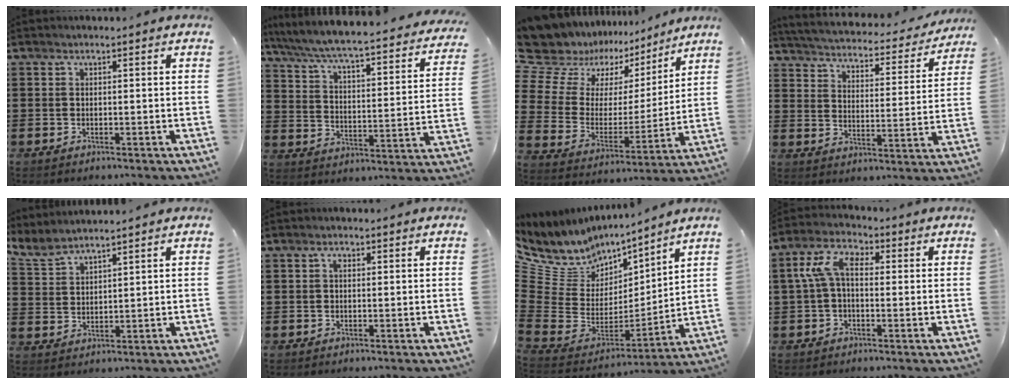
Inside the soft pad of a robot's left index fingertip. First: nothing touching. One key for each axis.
{"total": 4.4, "fx": 3.9, "fy": -0.3, "fz": 1.8, "tx": -0.058, "ty": -0.044, "tz": 0.056}
{"total": 9.0, "fx": 7.1, "fy": 5.5, "fz": 1.0, "tx": -0.075, "ty": -0.050, "tz": 0.126}
{"total": 2.9, "fx": 2.9, "fy": -0.1, "fz": 0.5, "tx": -0.030, "ty": -0.030, "tz": 0.039}
{"total": 4.1, "fx": 3.8, "fy": 0.9, "fz": 1.2, "tx": -0.039, "ty": -0.013, "tz": 0.069}
{"total": 1.3, "fx": 0.4, "fy": 0.8, "fz": 0.9, "tx": -0.020, "ty": 0.006, "tz": 0.006}
{"total": 7.2, "fx": 5.3, "fy": 4.9, "fz": 0.4, "tx": -0.069, "ty": -0.061, "tz": 0.098}
{"total": 7.4, "fx": 0.5, "fy": 4.0, "fz": 6.2, "tx": -0.140, "ty": 0.012, "tz": 0.001}